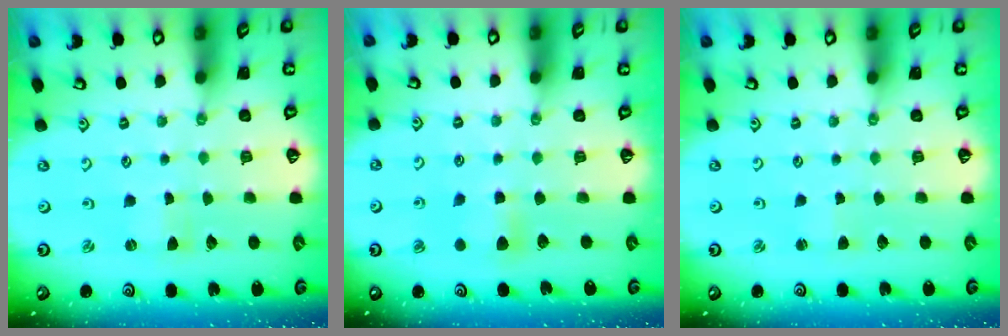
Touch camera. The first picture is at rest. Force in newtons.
{"total": 5.3, "press": 5.3, "slide": 0.6}
{"total": 1.9, "press": 1.9, "slide": 0.2}